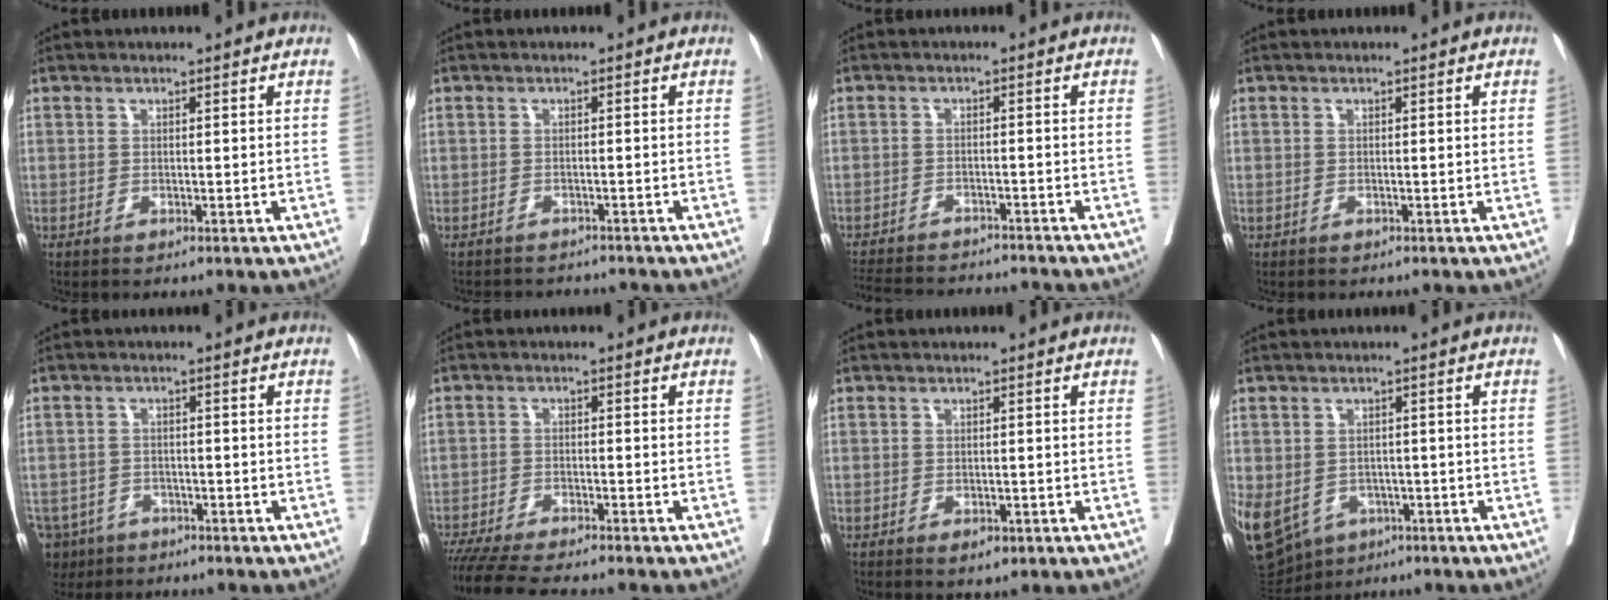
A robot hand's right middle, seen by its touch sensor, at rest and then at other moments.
{"total": 4.8, "force": [-4.6, 1.2, 0.3], "torque": [0.003, -0.005, -0.062]}
{"total": 14.5, "force": [-13.5, 2.3, 4.8], "torque": [-0.102, -0.011, -0.187]}
{"total": 0.0}
{"total": 8.1, "force": [-5.5, 5.8, 1.6], "torque": [-0.046, -0.005, -0.087]}
{"total": 10.5, "force": [-9.3, 0.7, 4.9], "torque": [-0.066, -0.020, -0.145]}
{"total": 1.8, "force": [-1.0, 0.9, 1.2], "torque": [-0.013, 0.001, -0.008]}
{"total": 25.5, "force": [-10.4, 20.5, 11.1], "torque": [-0.384, -0.018, -0.142]}